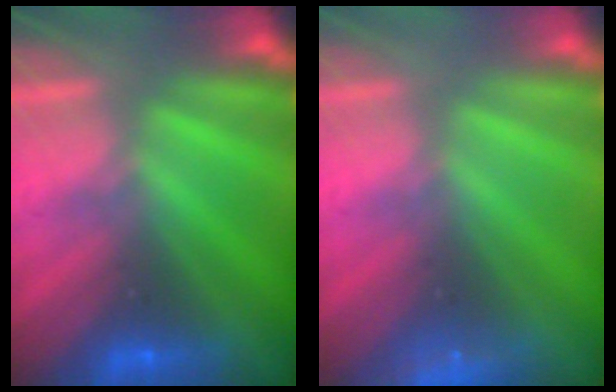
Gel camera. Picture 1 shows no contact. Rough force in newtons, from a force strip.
{"total": 2.3}